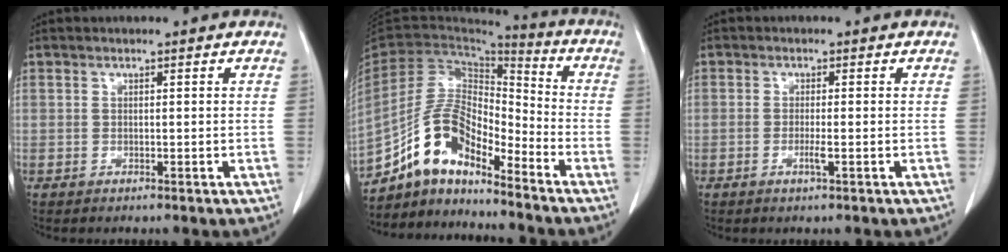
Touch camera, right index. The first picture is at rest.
{"total": 12.0, "force": [-9.4, 3.9, 6.2], "torque": [-0.121, 0.036, -0.176]}
{"total": 1.7, "force": [-0.6, 0.0, 1.6], "torque": [-0.028, -0.002, -0.010]}